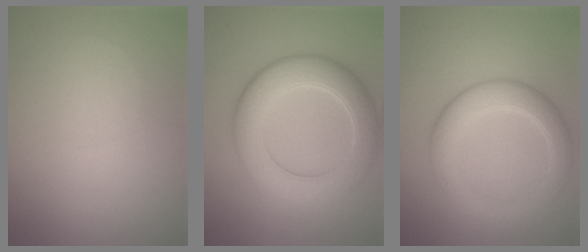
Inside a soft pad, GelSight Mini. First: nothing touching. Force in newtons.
{"total": 6.5, "press": 6.5, "slide": 0.0}
{"total": 4.4, "press": 4.4, "slide": 0.3}